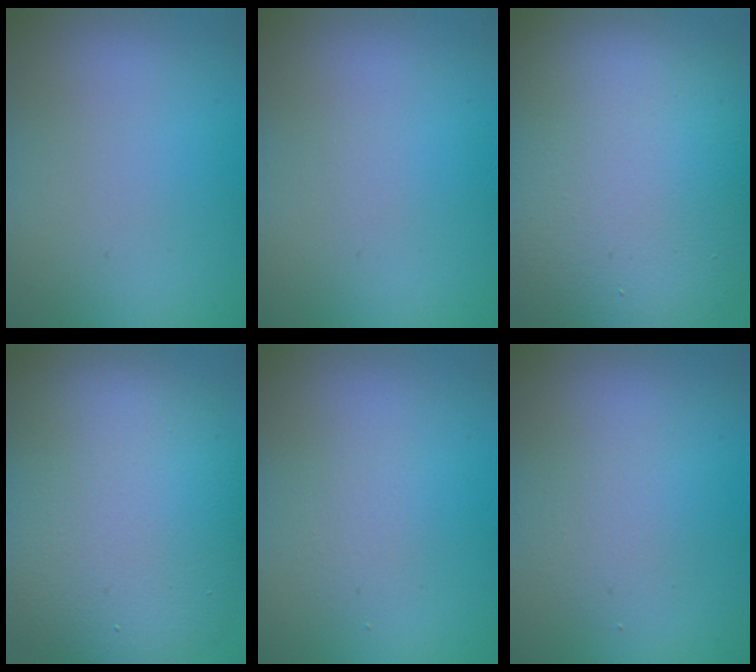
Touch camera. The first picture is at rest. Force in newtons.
{"total": 0.0}
{"total": 15.6, "press": 15.6, "slide": 1.1}
{"total": 12.0, "press": 12.0, "slide": 0.6}
{"total": 1.4, "press": 1.4, "slide": 0.1}
{"total": 2.3, "press": 2.3, "slide": 0.1}